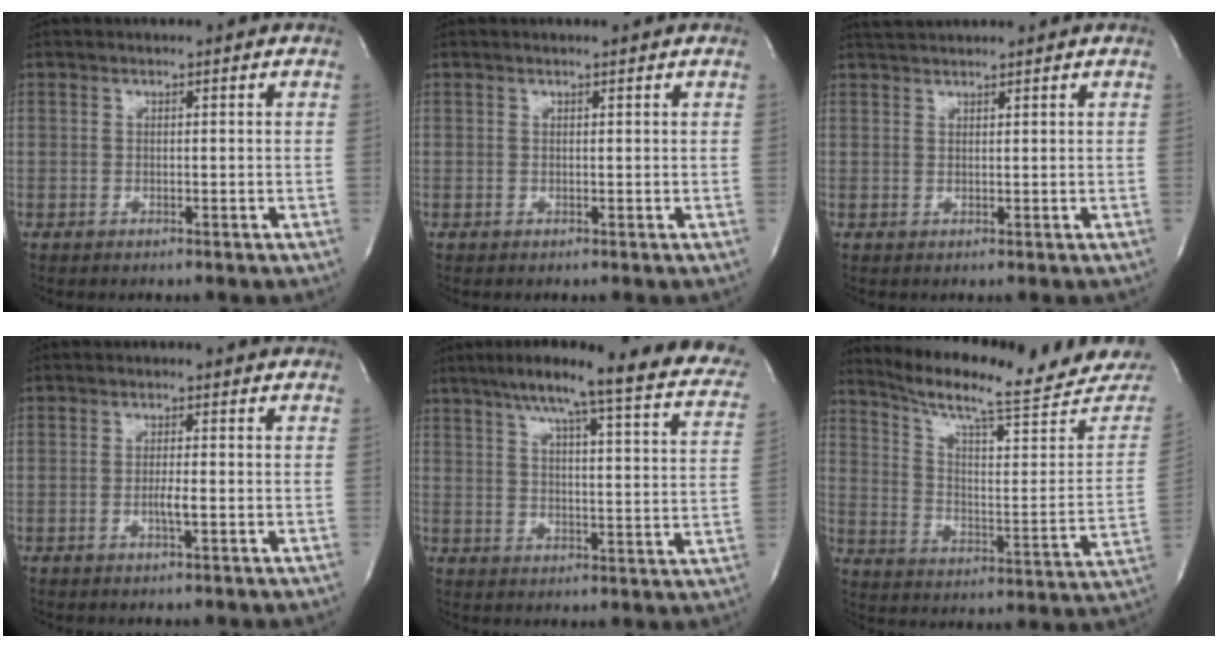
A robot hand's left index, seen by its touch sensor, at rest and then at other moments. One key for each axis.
{"total": 1.0, "fx": 0.9, "fy": -0.2, "fz": 0.2, "tx": -0.010, "ty": -0.002, "tz": 0.011}
{"total": 3.1, "fx": 3.0, "fy": -0.2, "fz": 0.8, "tx": -0.013, "ty": 0.023, "tz": 0.056}
{"total": 1.8, "fx": -0.7, "fy": -0.1, "fz": 1.7, "tx": -0.035, "ty": -0.006, "tz": -0.013}
{"total": 24.8, "fx": 20.1, "fy": 2.4, "fz": 14.3, "tx": -0.207, "ty": -0.020, "tz": 0.240}
{"total": 21.2, "fx": 18.8, "fy": 2.4, "fz": 9.5, "tx": -0.149, "ty": -0.045, "tz": 0.258}